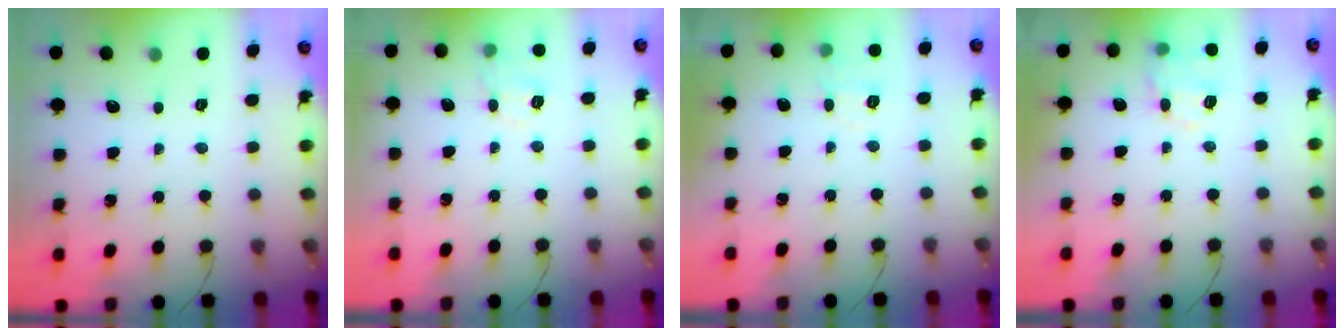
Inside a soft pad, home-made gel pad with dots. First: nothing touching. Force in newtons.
{"total": 8.6, "press": 8.5, "slide": 1.1}
{"total": 5.1, "press": 4.9, "slide": 1.7}
{"total": 8.1, "press": 8.1, "slide": 0.9}